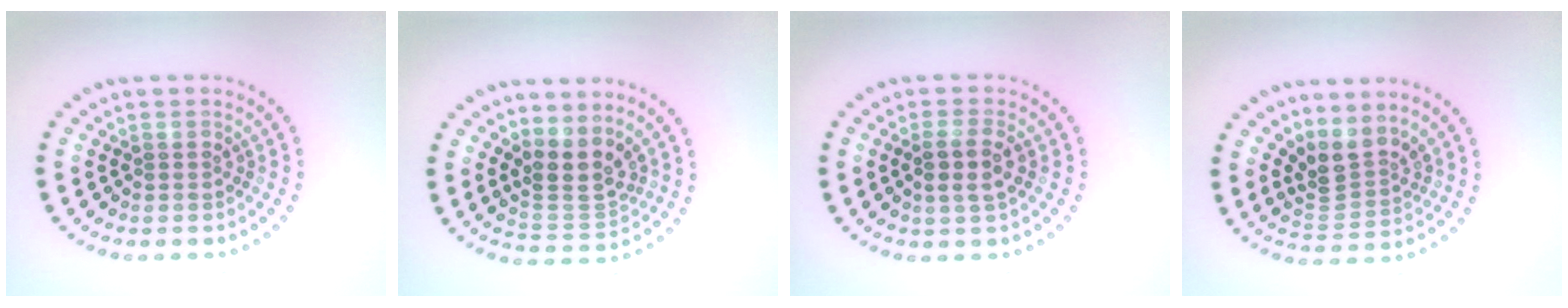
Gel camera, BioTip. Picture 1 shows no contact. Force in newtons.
{"total": 3.3, "press": 2.7, "slide": 1.9}
{"total": 2.3, "press": 2.1, "slide": 0.9}
{"total": 3.2, "press": 2.2, "slide": 2.3}